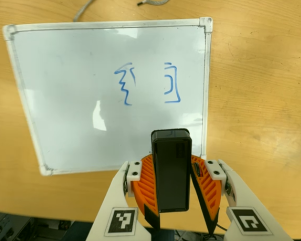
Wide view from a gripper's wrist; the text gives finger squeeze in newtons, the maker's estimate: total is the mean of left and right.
{"total": 5.8, "left": 6.5, "right": 5.1}